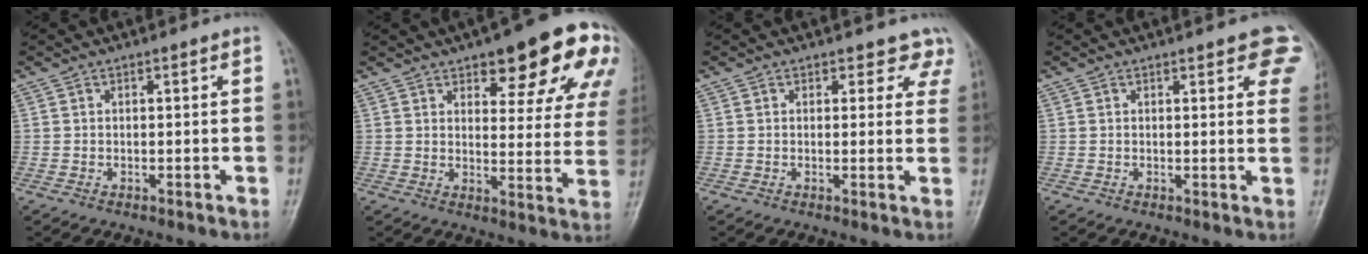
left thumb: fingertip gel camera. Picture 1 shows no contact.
{"total": 18.8, "force": [10.6, 6.8, 14.0], "torque": [-0.134, -0.035, 0.130]}
{"total": 4.4, "force": [3.6, 2.6, 0.4], "torque": [0.037, -0.017, 0.020]}
{"total": 7.2, "force": [3.6, 2.6, 5.7], "torque": [-0.036, -0.006, 0.035]}